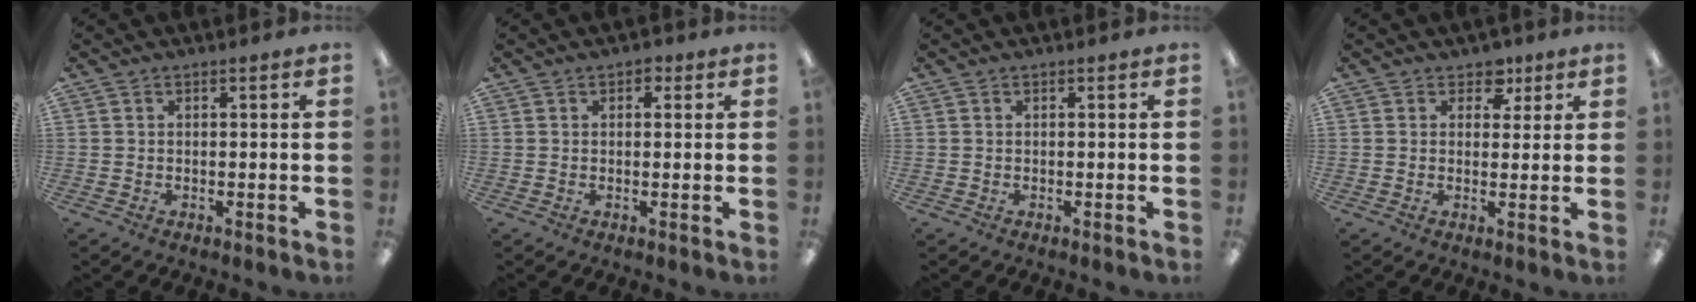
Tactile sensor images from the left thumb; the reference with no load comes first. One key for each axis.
{"total": 2.0, "fx": 1.0, "fy": 1.4, "fz": 1.2, "tx": -0.007, "ty": -0.001, "tz": 0.014}
{"total": 0.0}
{"total": 4.6, "fx": 2.7, "fy": 3.3, "fz": 1.6, "tx": -0.010, "ty": -0.010, "tz": 0.044}